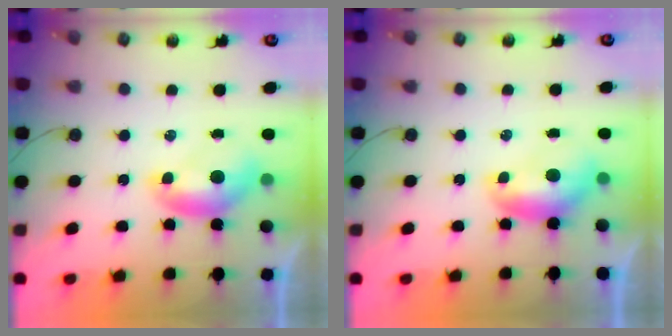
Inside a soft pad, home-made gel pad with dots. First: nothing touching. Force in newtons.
{"total": 0.7, "press": 0.7, "slide": 0.1}